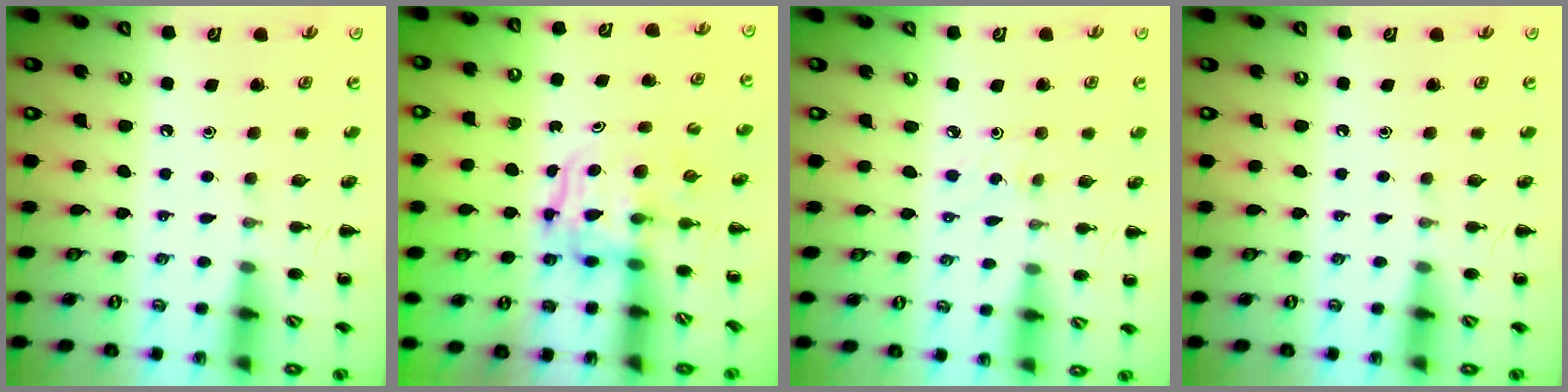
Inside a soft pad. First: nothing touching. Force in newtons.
{"total": 3.4, "press": 3.3, "slide": 0.3}
{"total": 2.1, "press": 2.0, "slide": 0.7}
{"total": 0.0}